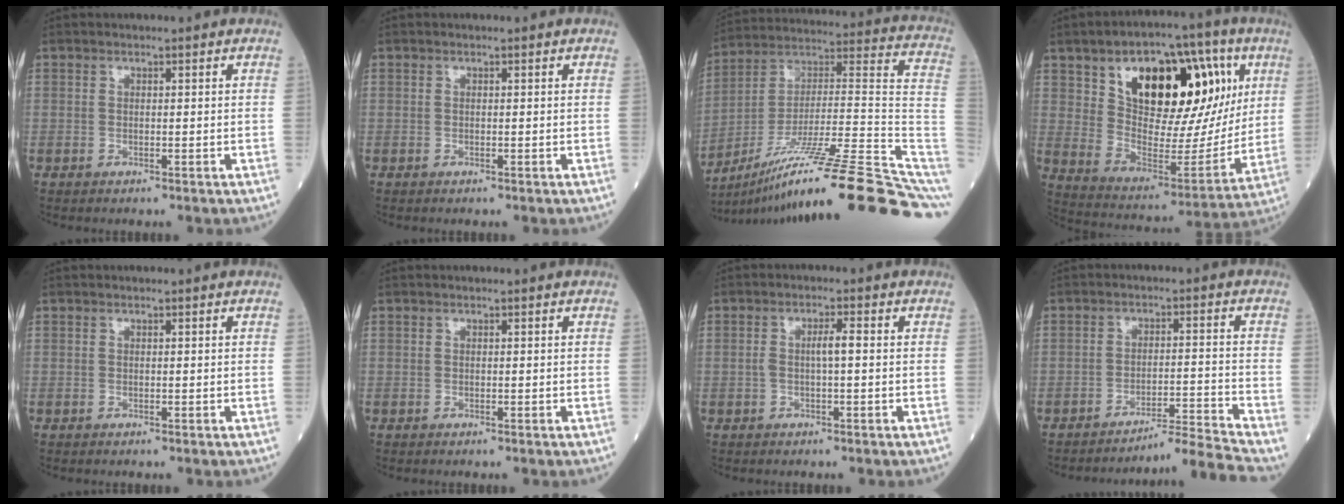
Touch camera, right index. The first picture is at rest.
{"total": 0.0}
{"total": 27.5, "force": [-18.2, 0.4, 20.6], "torque": [-0.230, 0.033, -0.297]}
{"total": 23.9, "force": [8.8, 10.9, 19.3], "torque": [-0.302, 0.033, 0.146]}
{"total": 0.0}
{"total": 0.0}
{"total": 2.7, "force": [-0.1, 0.3, 2.7], "torque": [-0.053, 0.005, -0.002]}
{"total": 7.7, "force": [-6.7, -3.8, -0.1], "torque": [0.003, 0.010, -0.112]}